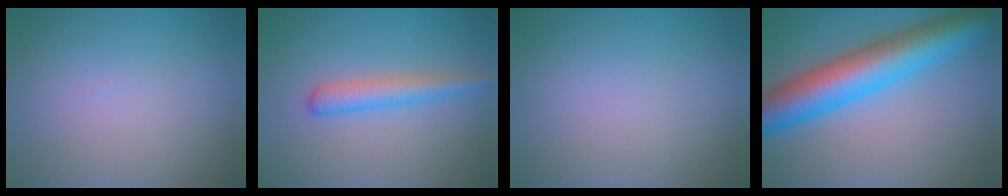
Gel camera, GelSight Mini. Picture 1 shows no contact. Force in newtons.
{"total": 2.7, "press": 2.7, "slide": 0.1}
{"total": 0.0}
{"total": 9.5, "press": 9.5, "slide": 0.2}